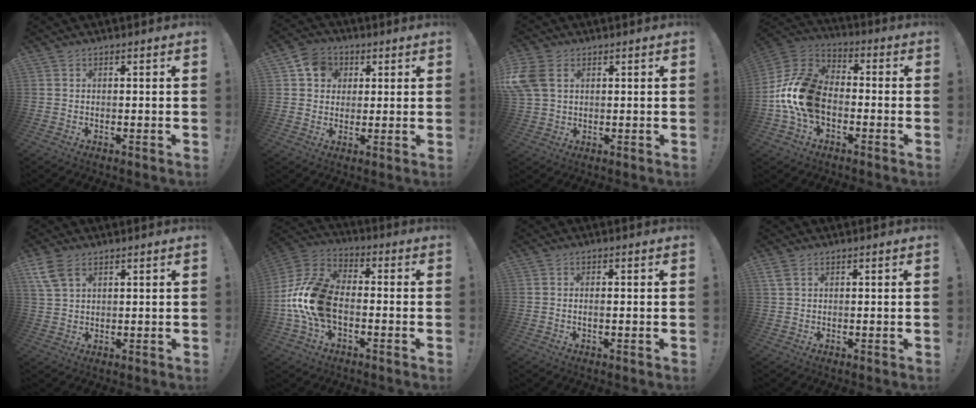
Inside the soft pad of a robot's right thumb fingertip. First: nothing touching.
{"total": 8.7, "force": [2.7, 7.7, 3.0], "torque": [-0.041, -0.001, 0.055]}
{"total": 9.8, "force": [2.9, 6.9, 6.4], "torque": [-0.128, -0.003, 0.058]}
{"total": 17.0, "force": [-4.1, 11.4, 11.8], "torque": [-0.214, 0.038, -0.068]}
{"total": 6.6, "force": [3.7, 3.5, 4.3], "torque": [-0.085, -0.007, 0.073]}
{"total": 16.4, "force": [-3.8, 10.6, 11.9], "torque": [-0.223, 0.026, -0.065]}
{"total": 1.2, "force": [-0.2, 0.0, 1.2], "torque": [-0.014, -0.003, -0.005]}
{"total": 2.4, "force": [1.2, 1.3, 1.6], "torque": [-0.032, 0.001, 0.025]}